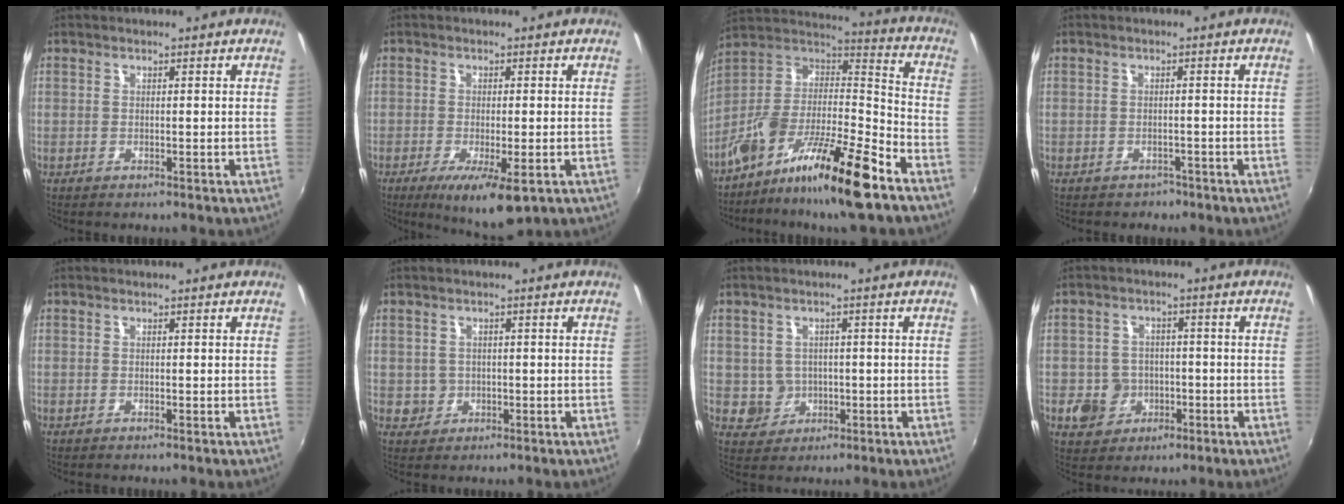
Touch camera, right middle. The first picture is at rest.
{"total": 9.2, "force": [-4.5, 2.3, 7.6], "torque": [-0.137, -0.028, -0.064]}
{"total": 19.2, "force": [-12.3, 3.5, 14.3], "torque": [-0.255, -0.008, -0.226]}
{"total": 2.6, "force": [-1.8, 1.7, 0.5], "torque": [-0.014, -0.003, -0.022]}
{"total": 0.0}
{"total": 2.9, "force": [-0.3, 2.9, 0.4], "torque": [-0.009, 0.001, -0.001]}
{"total": 4.3, "force": [-0.5, 4.2, 0.6], "torque": [-0.020, 0.008, 0.004]}
{"total": 6.8, "force": [-2.2, 6.2, 1.8], "torque": [-0.056, 0.013, -0.022]}